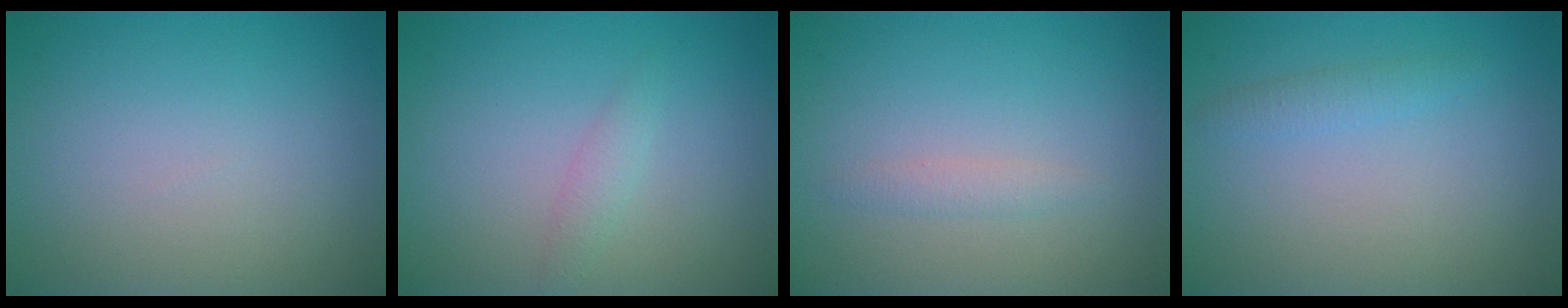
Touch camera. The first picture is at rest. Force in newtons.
{"total": 1.2, "press": 1.2, "slide": 0.0}
{"total": 1.0, "press": 1.0, "slide": 0.0}
{"total": 1.2, "press": 1.2, "slide": 0.1}